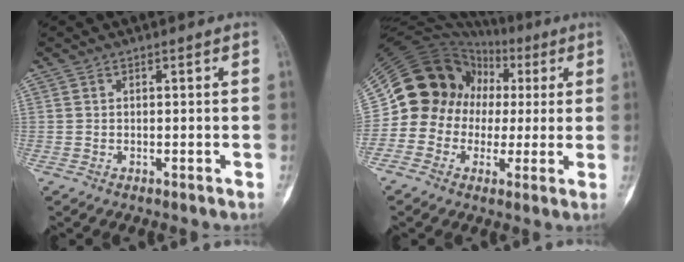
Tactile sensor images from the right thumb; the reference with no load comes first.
{"total": 15.1, "force": [0.9, 14.2, 5.1], "torque": [-0.066, 0.062, 0.019]}